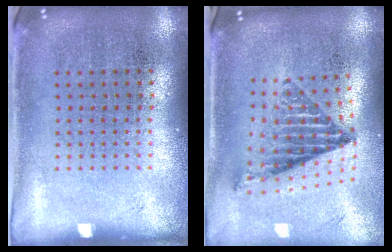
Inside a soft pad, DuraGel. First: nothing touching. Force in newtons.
{"total": 1.3, "press": 1.1, "slide": 0.7}